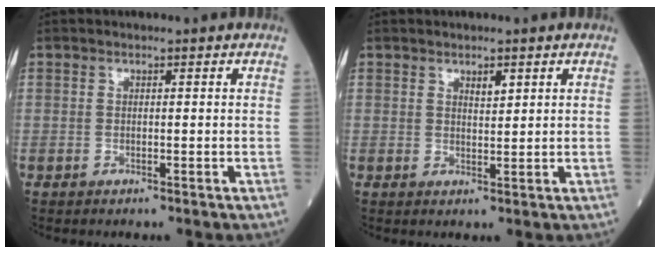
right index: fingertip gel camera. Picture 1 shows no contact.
{"total": 1.5, "force": [1.0, 0.4, 1.0], "torque": [-0.016, -0.001, 0.017]}